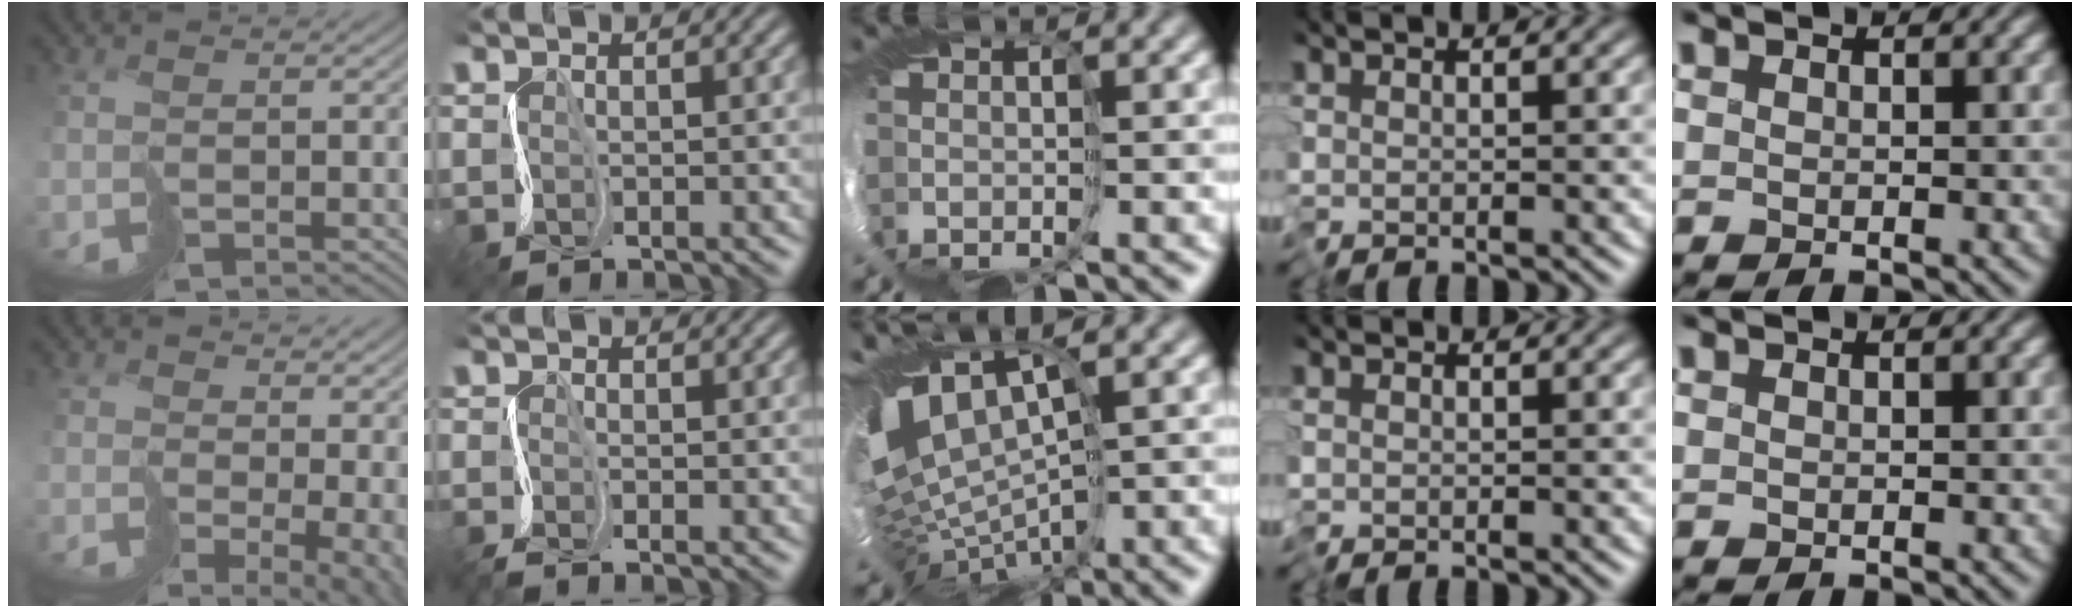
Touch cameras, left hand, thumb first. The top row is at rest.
{"thumb": {"total": 8.5, "force": [0.8, 4.1, 7.4], "torque": [-0.117, -0.033, 0.054]}, "index": {"total": 1.6, "force": [-1.4, -0.1, 0.7], "torque": [-0.019, -0.003, -0.037]}, "middle": {"total": 8.2, "force": [1.3, 4.7, 6.6], "torque": [-0.133, -0.011, 0.058]}}